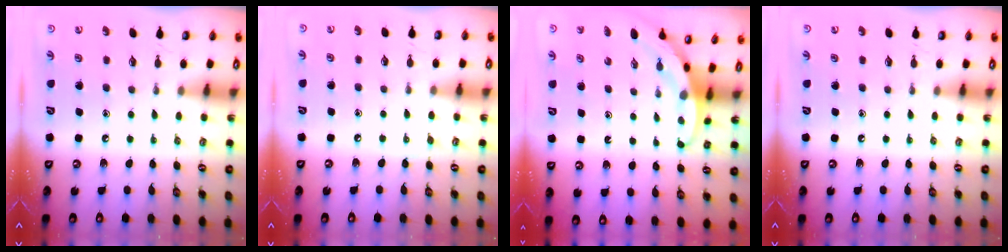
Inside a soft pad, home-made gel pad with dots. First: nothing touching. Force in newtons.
{"total": 4.6, "press": 4.5, "slide": 0.6}
{"total": 2.9, "press": 2.9, "slide": 0.1}
{"total": 0.0}